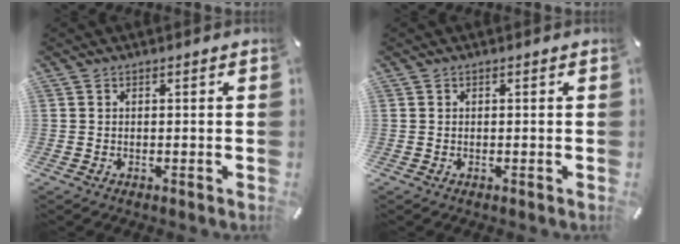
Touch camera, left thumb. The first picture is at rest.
{"total": 0.0}